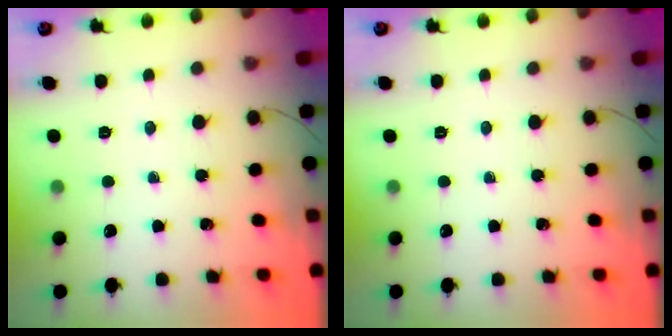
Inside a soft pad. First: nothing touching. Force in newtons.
{"total": 0.0}